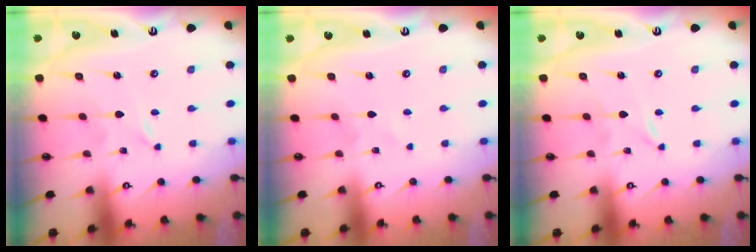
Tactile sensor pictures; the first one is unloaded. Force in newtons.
{"total": 0.6, "press": 0.6, "slide": 0.1}
{"total": 0.0}